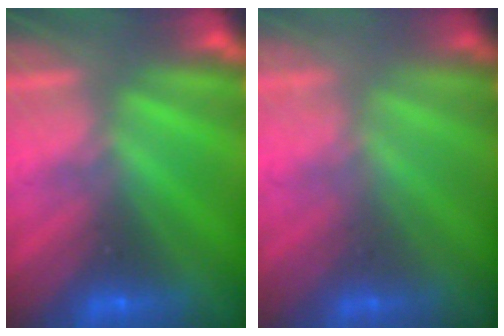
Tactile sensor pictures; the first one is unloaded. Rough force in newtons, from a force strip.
{"total": 1.6}